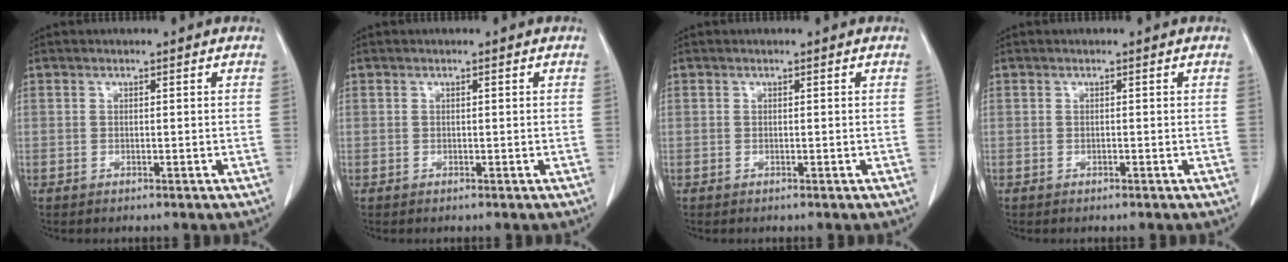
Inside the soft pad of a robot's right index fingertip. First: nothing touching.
{"total": 0.0}
{"total": 0.0}
{"total": 0.0}